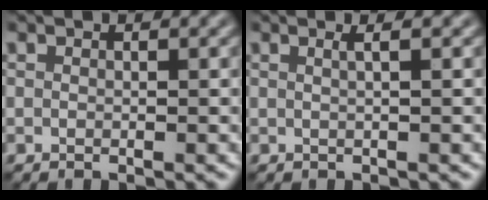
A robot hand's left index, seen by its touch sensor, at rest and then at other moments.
{"total": 1.8, "force": [0.6, 0.7, 1.5], "torque": [-0.012, 0.001, -0.003]}